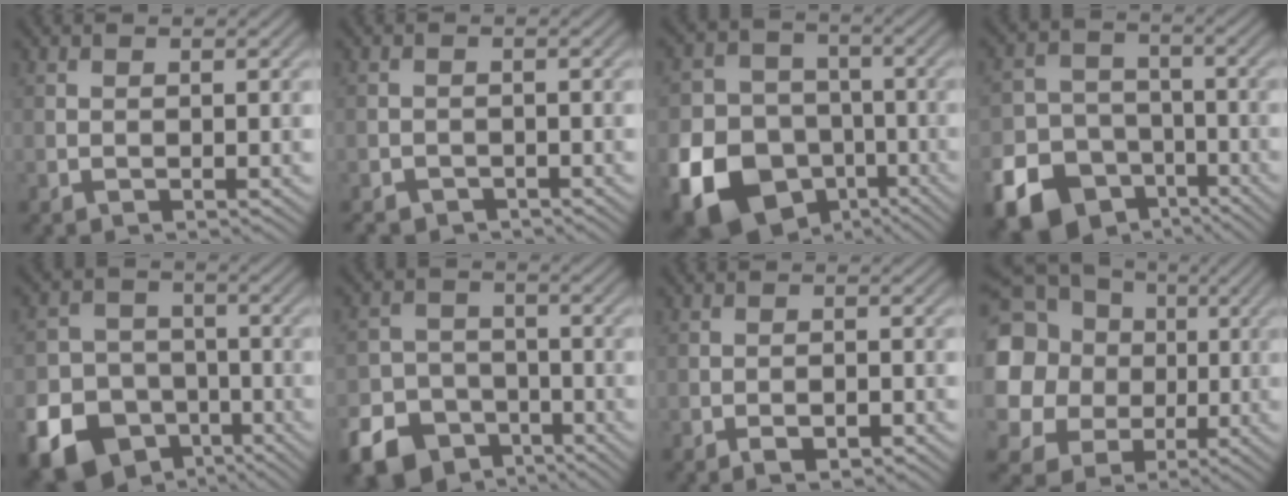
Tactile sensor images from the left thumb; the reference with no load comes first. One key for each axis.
{"total": 1.9, "fx": -1.6, "fy": 0.9, "fz": 0.3, "tx": -0.004, "ty": -0.003, "tz": -0.033}
{"total": 21.3, "fx": -9.5, "fy": 17.4, "fz": 7.8, "tx": -0.209, "ty": -0.079, "tz": -0.174}
{"total": 15.9, "fx": -9.6, "fy": 11.7, "fz": 4.9, "tx": -0.137, "ty": -0.073, "tz": -0.160}
{"total": 16.3, "fx": -9.3, "fy": 12.5, "fz": 4.8, "tx": -0.130, "ty": -0.073, "tz": -0.158}
{"total": 10.3, "fx": -6.7, "fy": 7.1, "fz": 3.4, "tx": -0.078, "ty": -0.030, "tz": -0.122}
{"total": 2.1, "fx": -1.3, "fy": 0.7, "fz": 1.6, "tx": -0.024, "ty": 0.002, "tz": -0.022}
{"total": 19.3, "fx": 2.9, "fy": 17.6, "fz": 7.3, "tx": -0.249, "ty": 0.023, "tz": 0.015}